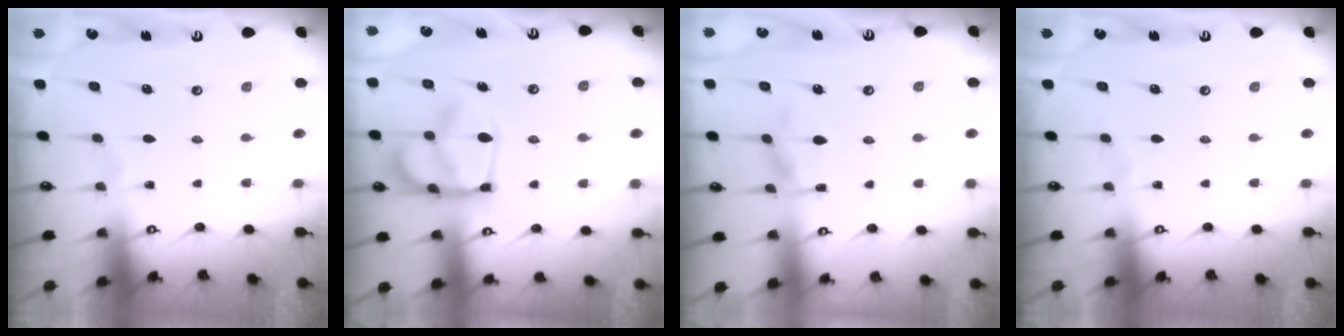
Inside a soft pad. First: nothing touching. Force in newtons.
{"total": 9.2, "press": 9.0, "slide": 1.7}
{"total": 2.9, "press": 2.6, "slide": 1.3}
{"total": 0.0}